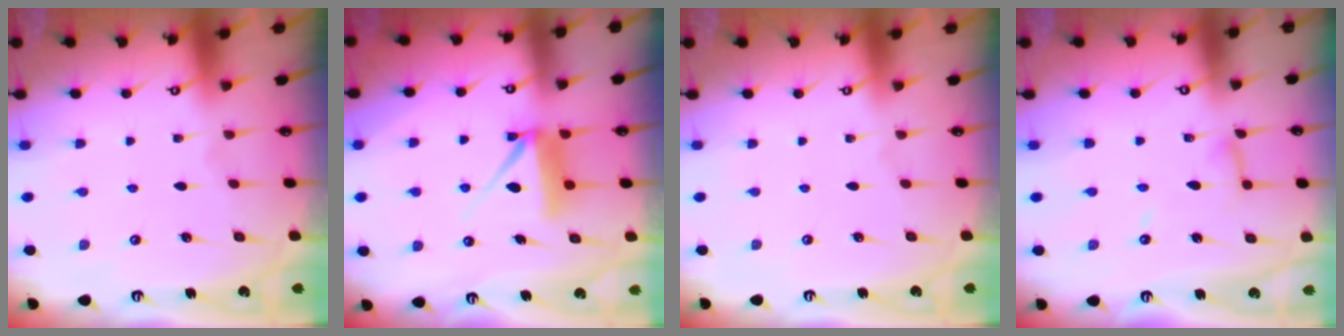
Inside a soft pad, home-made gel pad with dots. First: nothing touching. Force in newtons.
{"total": 8.4, "press": 8.3, "slide": 0.6}
{"total": 0.0}
{"total": 5.3, "press": 5.2, "slide": 0.4}